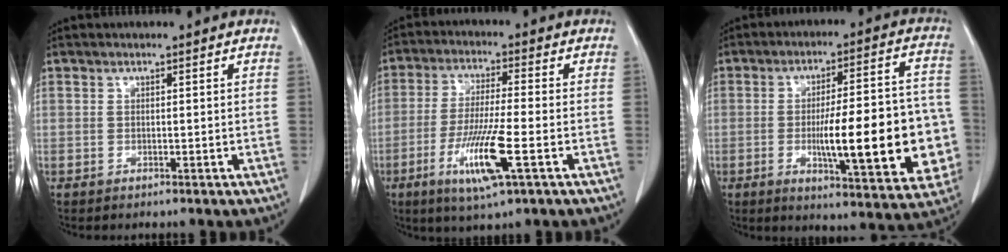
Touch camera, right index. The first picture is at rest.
{"total": 10.6, "force": [-4.0, 0.3, 9.8], "torque": [-0.193, -0.021, -0.074]}
{"total": 19.8, "force": [-3.8, 4.1, 19.0], "torque": [-0.208, 0.023, -0.038]}